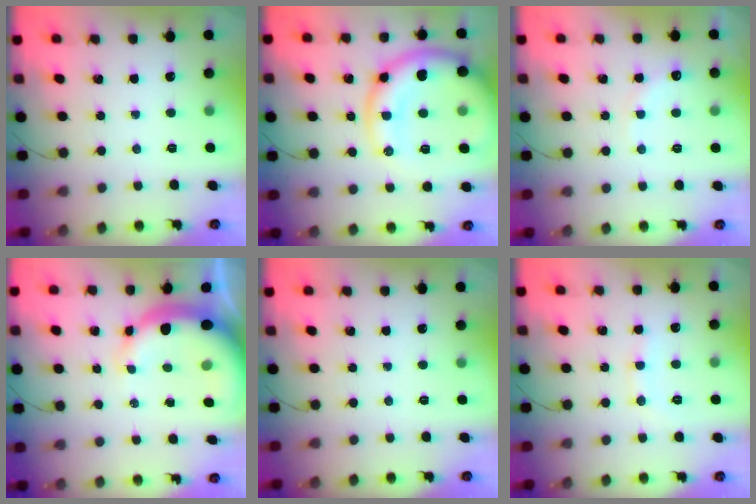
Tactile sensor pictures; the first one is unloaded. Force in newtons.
{"total": 17.5, "press": 17.3, "slide": 2.9}
{"total": 8.9, "press": 8.8, "slide": 1.5}
{"total": 10.6, "press": 10.3, "slide": 2.3}
{"total": 0.0}
{"total": 5.9, "press": 5.7, "slide": 1.3}